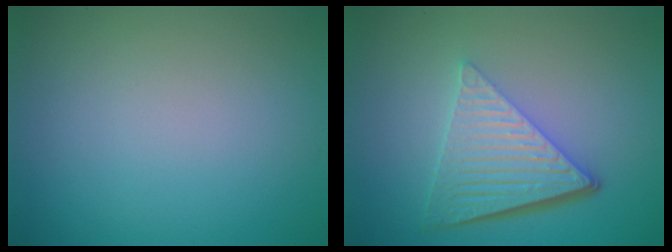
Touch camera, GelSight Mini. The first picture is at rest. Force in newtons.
{"total": 6.4, "press": 4.3, "slide": 4.8}